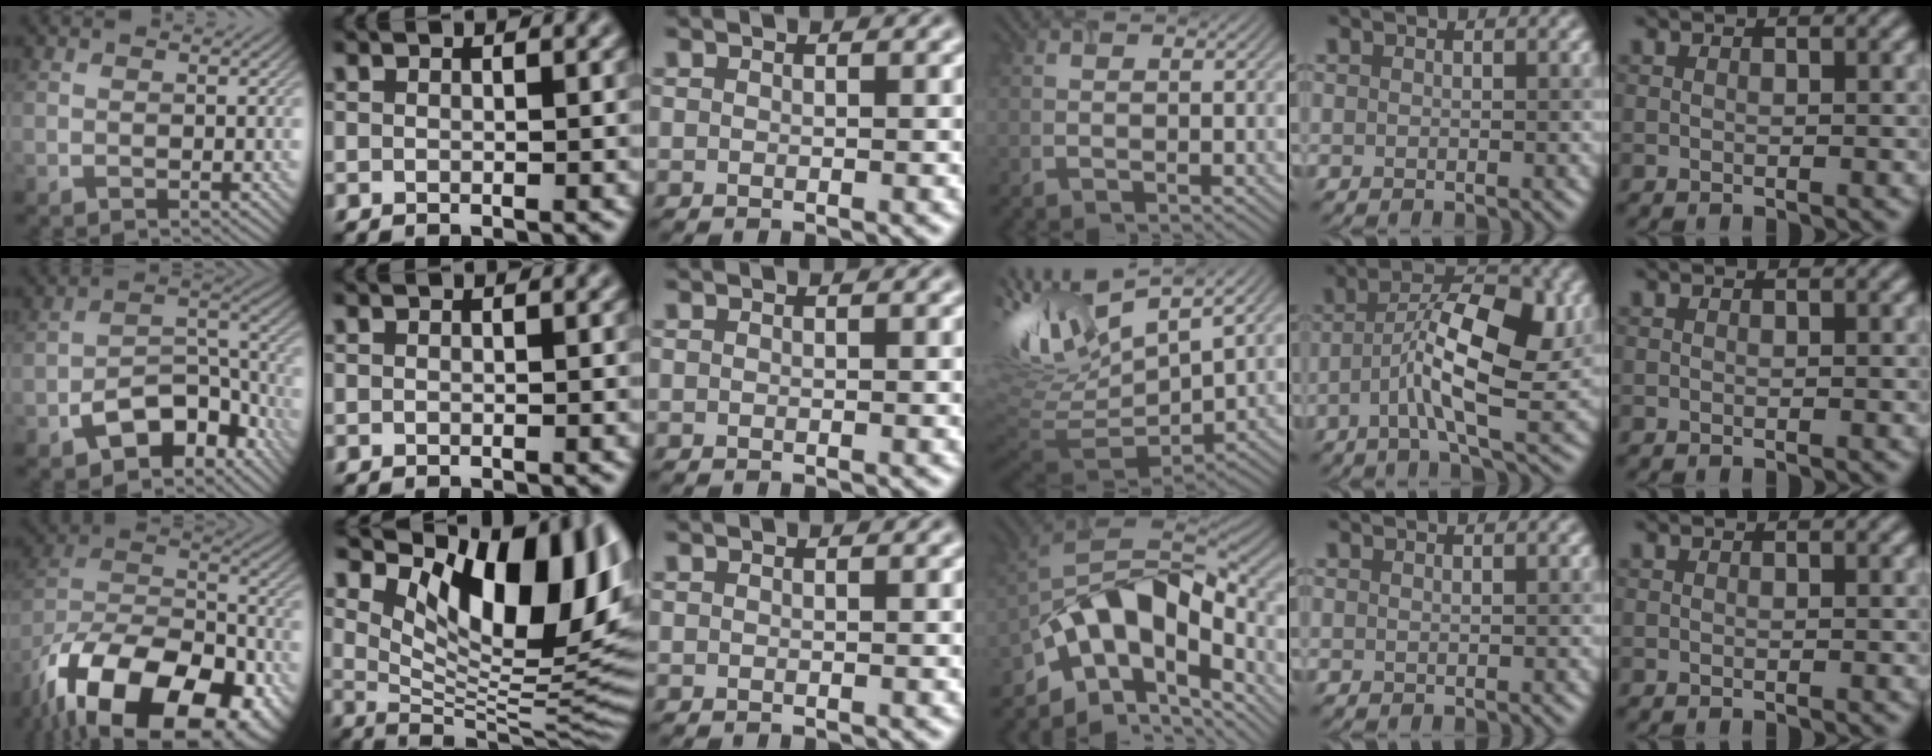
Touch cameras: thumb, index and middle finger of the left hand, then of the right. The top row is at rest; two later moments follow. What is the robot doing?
{"motion": "open", "object": "airpods case & airpods"}